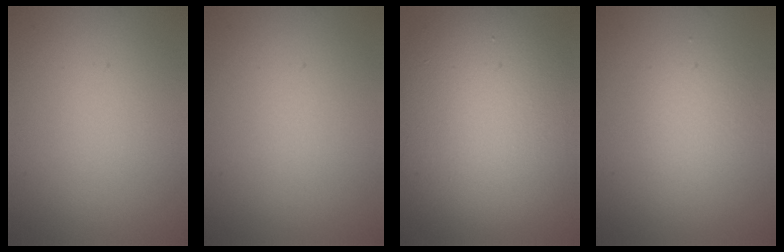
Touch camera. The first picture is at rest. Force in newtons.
{"total": 0.0}
{"total": 14.1, "press": 14.1, "slide": 1.0}
{"total": 2.2, "press": 2.2, "slide": 0.1}